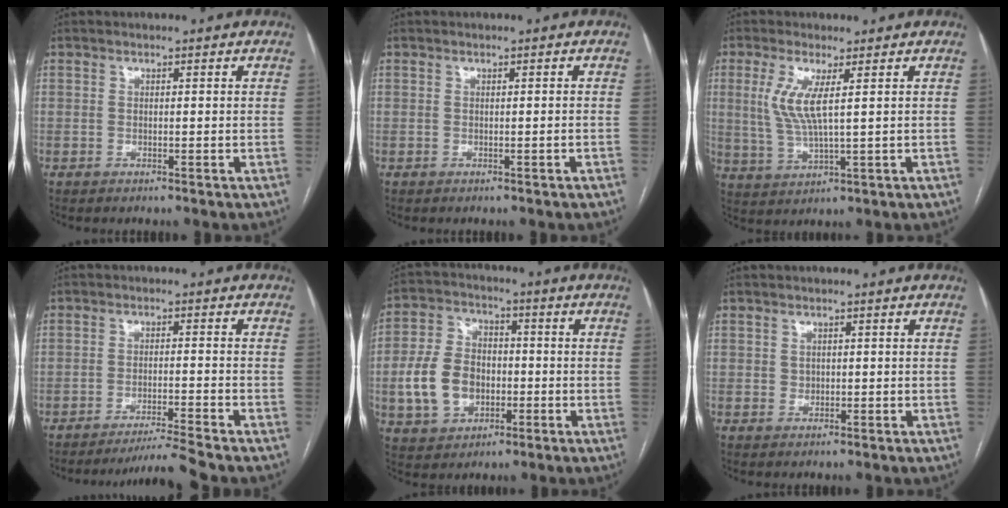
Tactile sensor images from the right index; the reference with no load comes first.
{"total": 0.0}
{"total": 6.3, "force": [1.8, 0.7, 6.0], "torque": [-0.139, -0.003, 0.042]}
{"total": 5.5, "force": [-4.8, -2.7, 0.9], "torque": [-0.016, -0.013, -0.082]}
{"total": 10.7, "force": [-1.9, 7.9, 7.0], "torque": [-0.160, 0.023, -0.028]}
{"total": 1.1, "force": [0.2, 1.1, 0.4], "torque": [-0.002, 0.001, 0.007]}